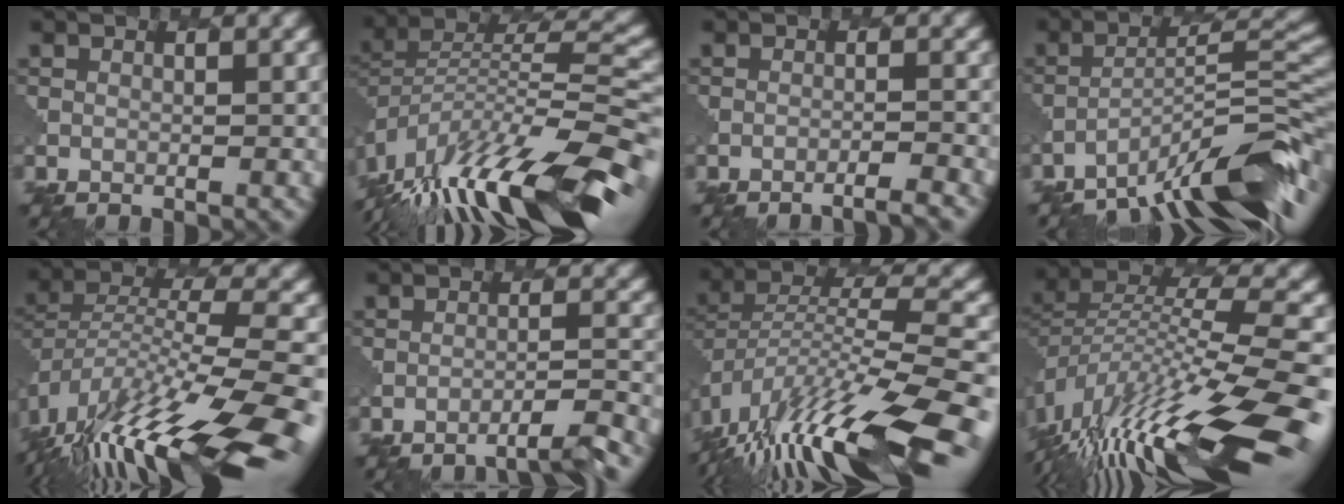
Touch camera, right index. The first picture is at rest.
{"total": 15.6, "force": [-10.3, 4.4, 10.9], "torque": [-0.209, 0.020, -0.178]}
{"total": 2.9, "force": [-2.5, 0.2, 1.4], "torque": [-0.013, 0.005, -0.047]}
{"total": 9.4, "force": [-6.7, 1.4, 6.4], "torque": [-0.088, 0.014, -0.114]}
{"total": 15.5, "force": [-10.3, 3.9, 10.9], "torque": [-0.204, 0.016, -0.170]}
{"total": 4.1, "force": [-3.3, 0.3, 2.4], "torque": [-0.029, 0.014, -0.059]}
{"total": 14.1, "force": [-8.6, 3.8, 10.6], "torque": [-0.199, 0.016, -0.144]}
{"total": 15.3, "force": [-9.0, 4.1, 11.7], "torque": [-0.232, 0.018, -0.153]}